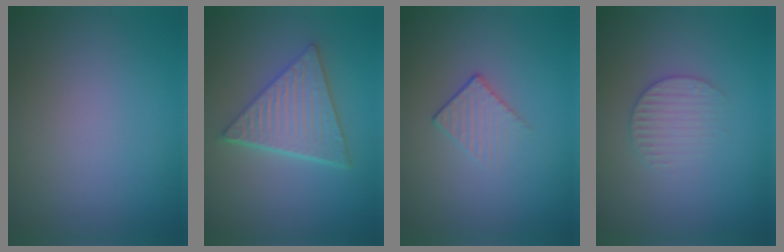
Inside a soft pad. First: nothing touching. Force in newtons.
{"total": 5.9, "press": 4.4, "slide": 3.9}
{"total": 1.5, "press": 0.9, "slide": 1.2}
{"total": 2.2, "press": 2.1, "slide": 0.5}